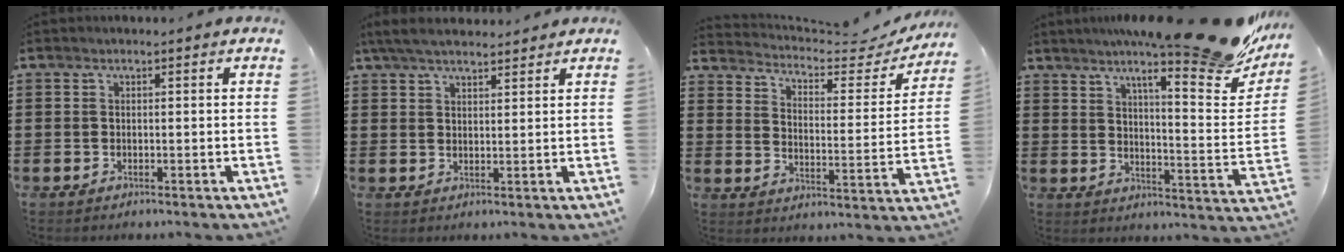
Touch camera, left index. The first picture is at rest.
{"total": 4.6, "force": [4.0, 1.1, 2.0], "torque": [-0.049, 0.000, 0.075]}
{"total": 3.7, "force": [3.5, 0.7, 1.0], "torque": [-0.035, -0.028, 0.050]}
{"total": 14.4, "force": [11.6, 0.4, 8.6], "torque": [-0.124, -0.089, 0.178]}